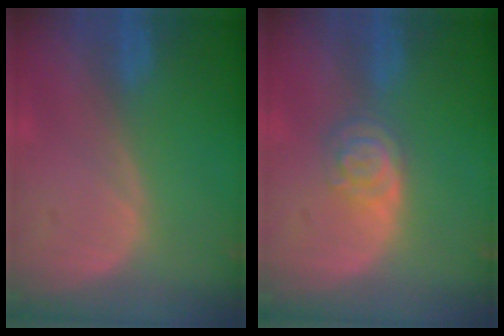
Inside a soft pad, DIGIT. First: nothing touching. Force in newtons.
{"total": 4.5, "press": 4.1, "slide": 1.8}